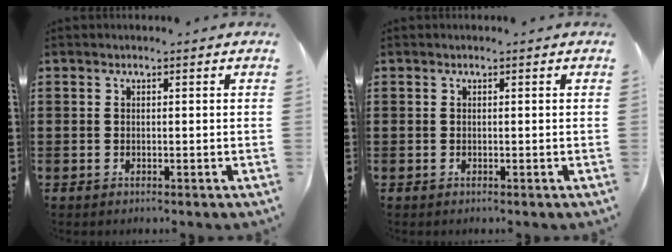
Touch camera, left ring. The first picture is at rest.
{"total": 0.0}